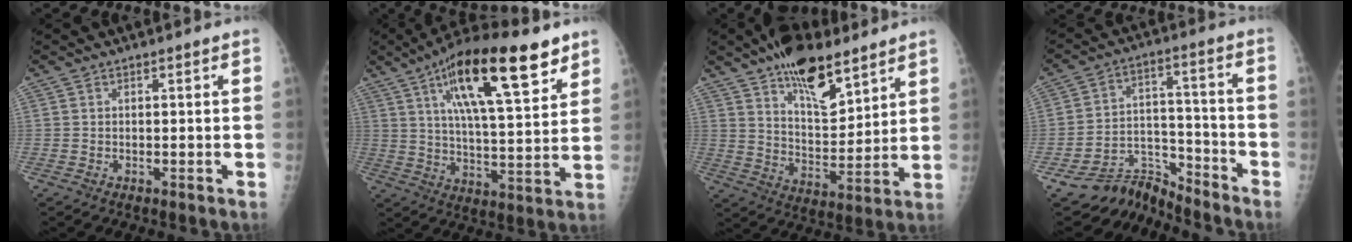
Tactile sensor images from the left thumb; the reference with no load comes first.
{"total": 20.9, "force": [11.4, 6.3, 16.4], "torque": [-0.243, -0.030, 0.184]}
{"total": 15.4, "force": [10.4, 6.6, 9.3], "torque": [-0.112, -0.062, 0.179]}
{"total": 8.4, "force": [-8.1, 1.9, -1.5], "torque": [0.042, 0.097, -0.146]}